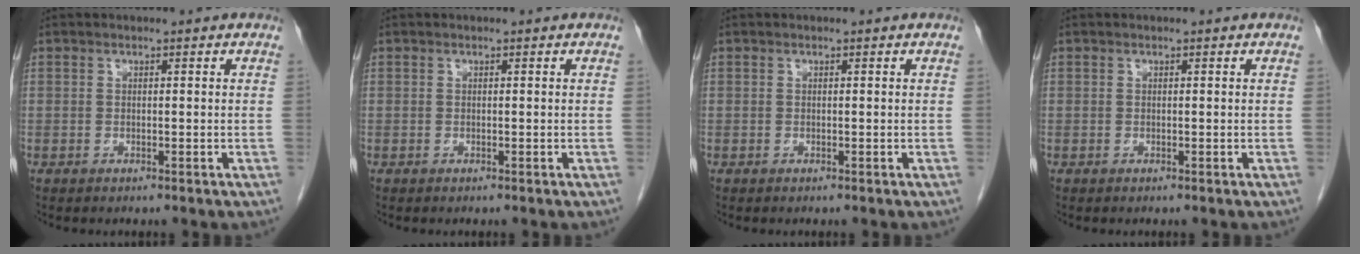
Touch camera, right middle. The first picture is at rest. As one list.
[{"total": 0.0}, {"total": 0.0}, {"total": 0.0}]